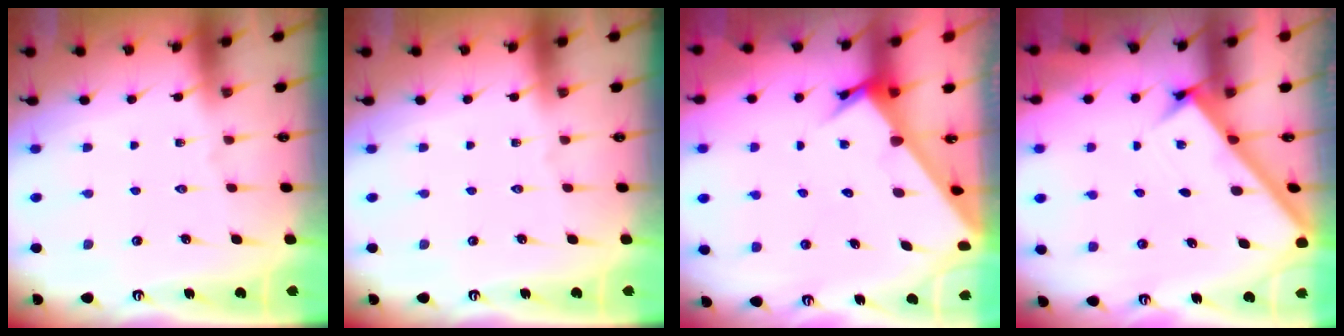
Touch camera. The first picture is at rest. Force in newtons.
{"total": 0.0}
{"total": 3.6, "press": 3.6, "slide": 0.3}
{"total": 2.5, "press": 2.5, "slide": 0.3}